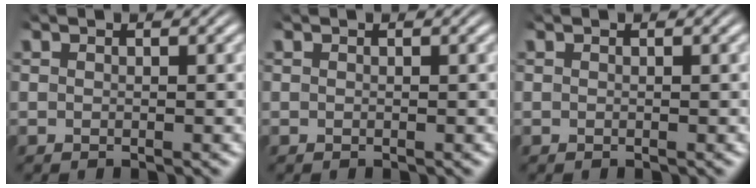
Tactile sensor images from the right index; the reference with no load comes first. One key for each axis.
{"total": 0.0}
{"total": 0.0}